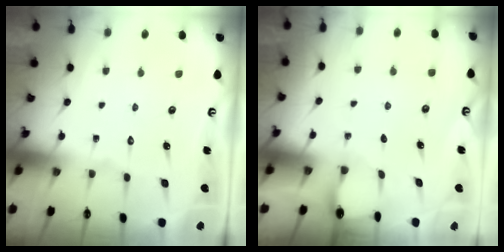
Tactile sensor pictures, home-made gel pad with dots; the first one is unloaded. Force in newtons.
{"total": 2.0, "press": 2.0, "slide": 0.2}